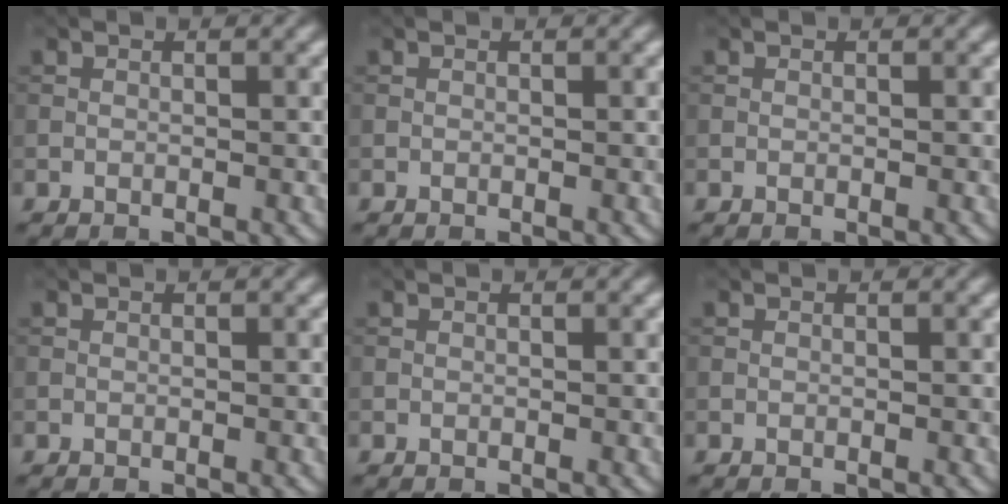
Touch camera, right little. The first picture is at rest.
{"total": 0.0}
{"total": 0.0}
{"total": 0.0}
{"total": 0.0}
{"total": 0.0}